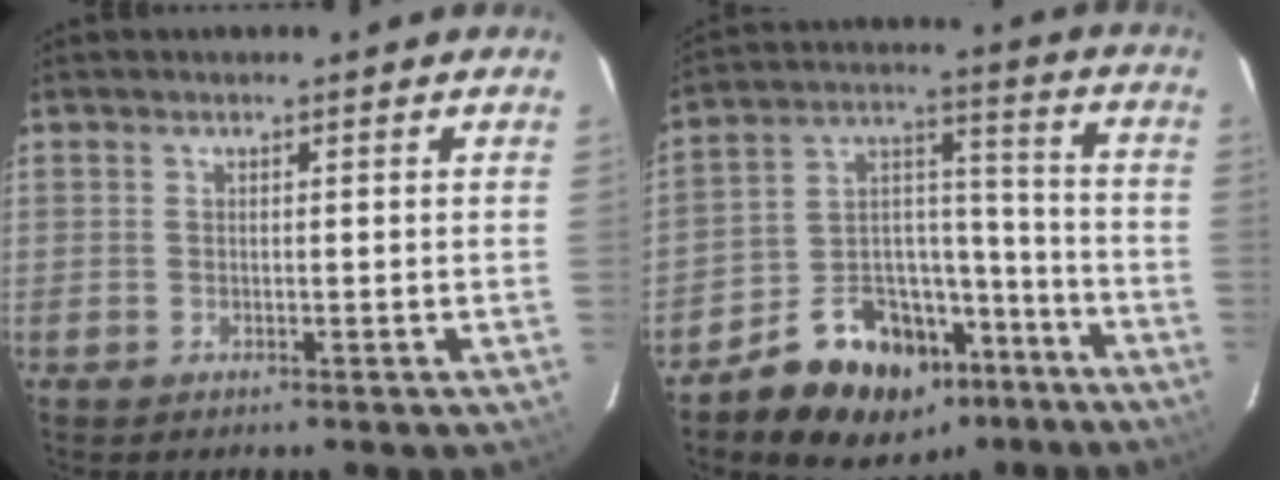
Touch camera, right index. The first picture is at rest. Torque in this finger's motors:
{"motor_torque": [1.06, -1.08, 0.89, 0.07]}